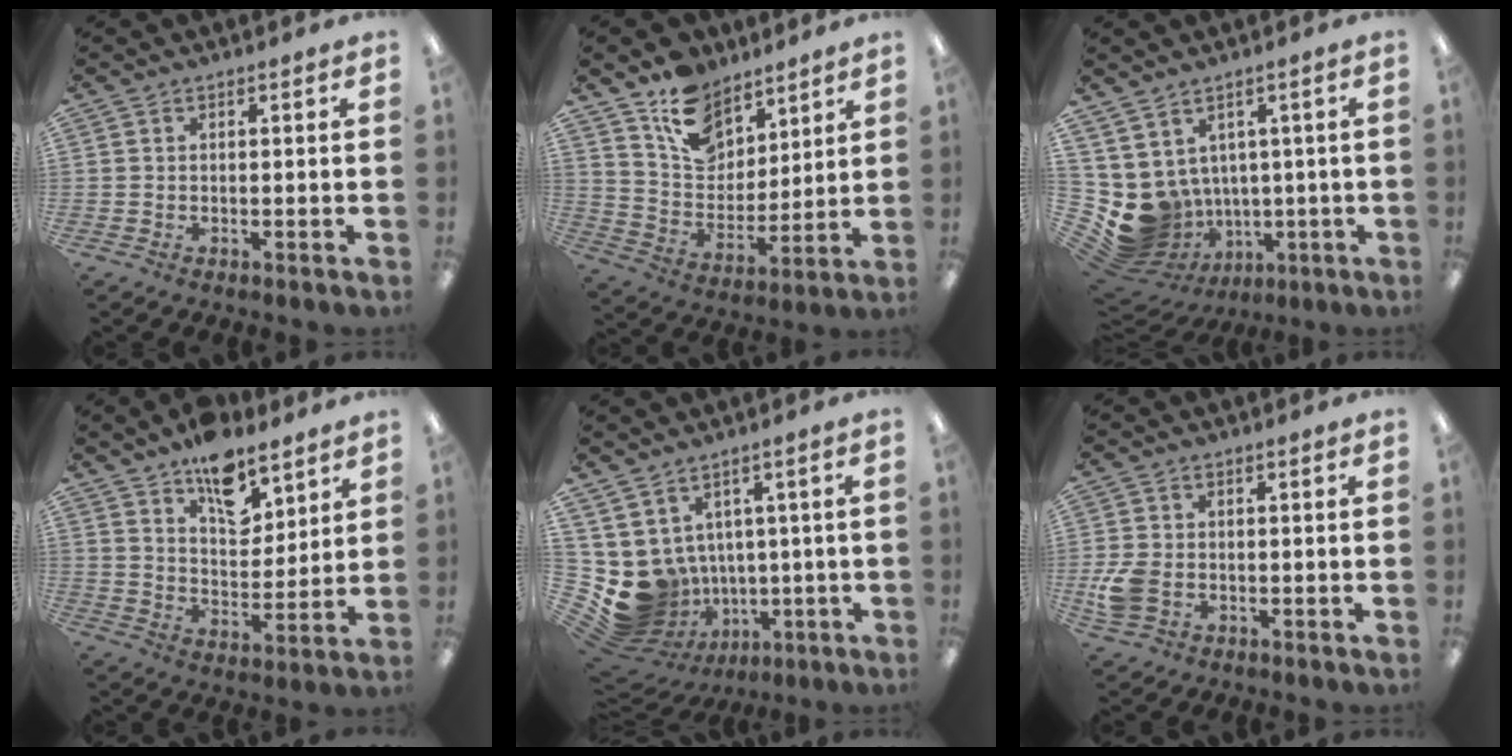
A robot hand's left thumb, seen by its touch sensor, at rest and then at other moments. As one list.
[{"total": 13.7, "force": [9.5, 8.7, 4.7], "torque": [-0.086, -0.059, 0.184]}, {"total": 7.9, "force": [0.4, 7.7, 1.8], "torque": [-0.087, -0.031, 0.026]}, {"total": 12.5, "force": [8.8, 6.3, 6.2], "torque": [-0.075, -0.054, 0.155]}, {"total": 9.2, "force": [0.0, 8.8, 2.7], "torque": [-0.098, -0.029, 0.019]}, {"total": 6.2, "force": [-1.7, 4.6, 3.9], "torque": [-0.078, 0.000, -0.031]}]